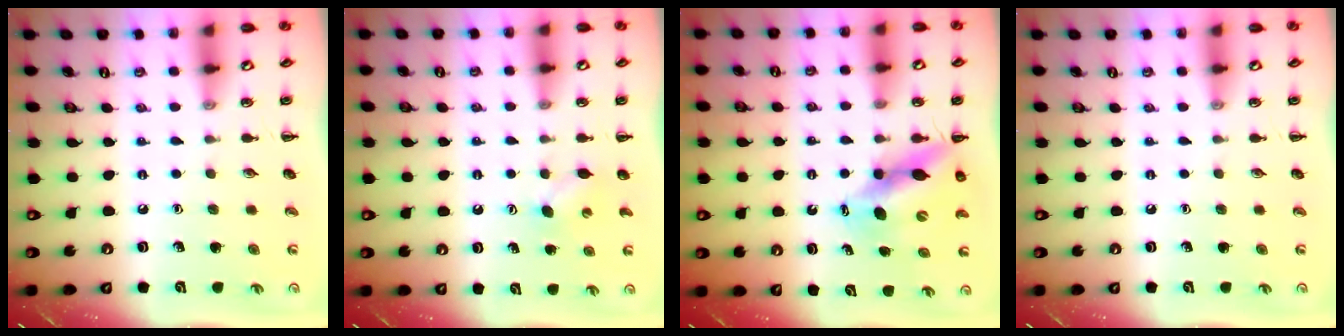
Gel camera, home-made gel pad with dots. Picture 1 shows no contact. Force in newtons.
{"total": 4.2, "press": 4.1, "slide": 1.1}
{"total": 11.1, "press": 10.7, "slide": 3.0}
{"total": 0.0}